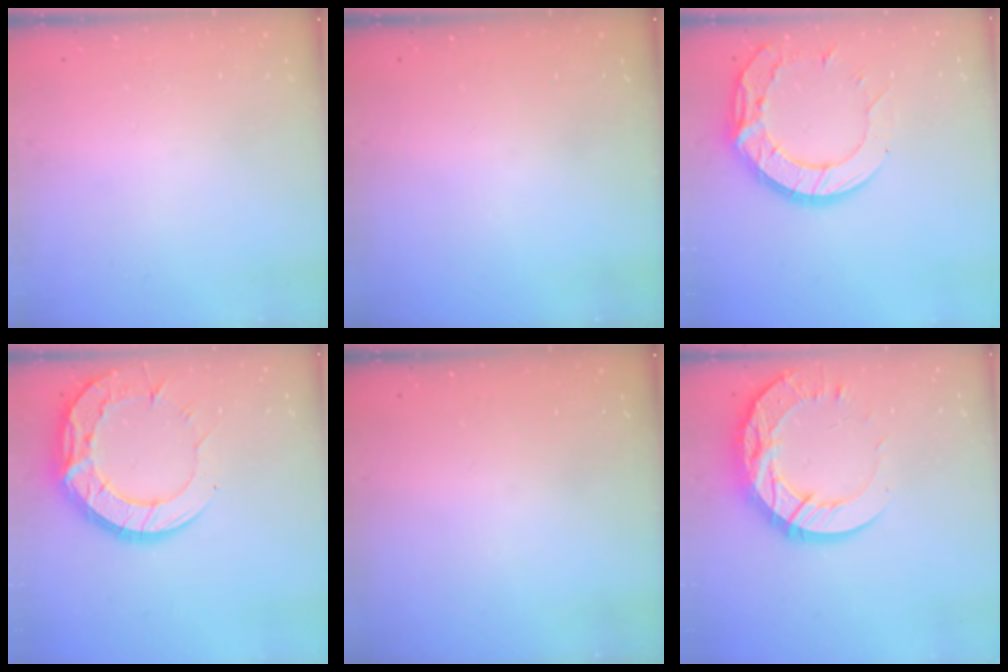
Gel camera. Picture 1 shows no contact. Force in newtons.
{"total": 0.0}
{"total": 14.4, "press": 14.3, "slide": 1.2}
{"total": 19.5, "press": 19.4, "slide": 1.6}
{"total": 0.0}
{"total": 18.0, "press": 17.9, "slide": 1.6}